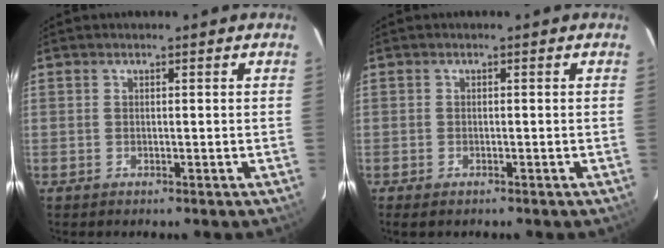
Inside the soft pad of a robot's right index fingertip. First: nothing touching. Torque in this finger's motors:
{"motor_torque": [-0.22, -0.25, 0.10, 0.00]}